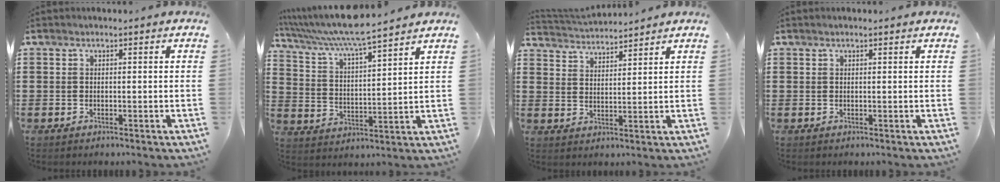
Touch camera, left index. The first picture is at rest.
{"total": 7.3, "force": [6.6, -0.6, 3.1], "torque": [-0.085, -0.040, 0.112]}
{"total": 3.3, "force": [3.3, -0.1, -0.2], "torque": [-0.011, -0.018, 0.057]}
{"total": 0.6, "force": [0.4, 0.0, 0.4], "torque": [-0.008, 0.001, 0.008]}